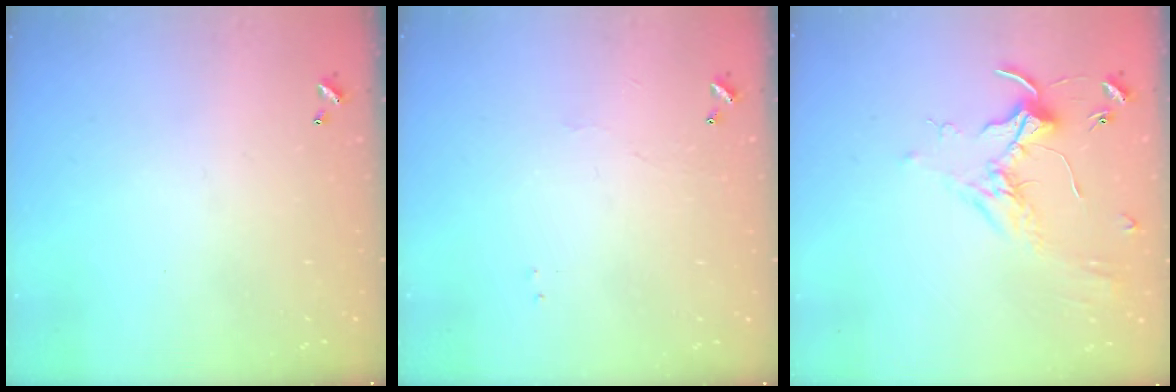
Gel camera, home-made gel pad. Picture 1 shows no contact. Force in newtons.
{"total": 1.2, "press": 1.1, "slide": 0.3}
{"total": 1.8, "press": 1.8, "slide": 0.4}